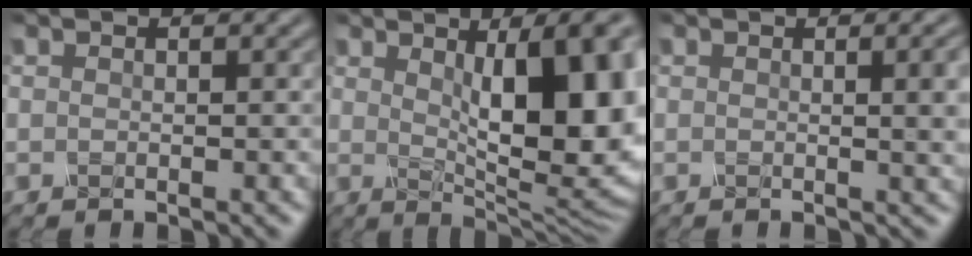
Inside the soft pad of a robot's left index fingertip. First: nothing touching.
{"total": 13.2, "force": [2.0, 4.6, 12.2], "torque": [-0.130, 0.012, 0.030]}
{"total": 5.2, "force": [0.5, 2.1, 4.8], "torque": [-0.023, 0.009, 0.005]}